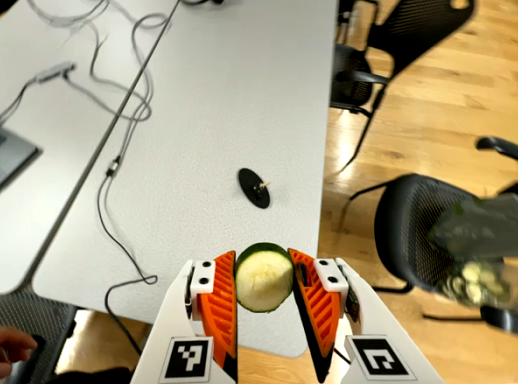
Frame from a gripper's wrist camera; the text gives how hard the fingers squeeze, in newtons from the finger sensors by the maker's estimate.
{"total": 12.4, "left": 13.0, "right": 11.8}